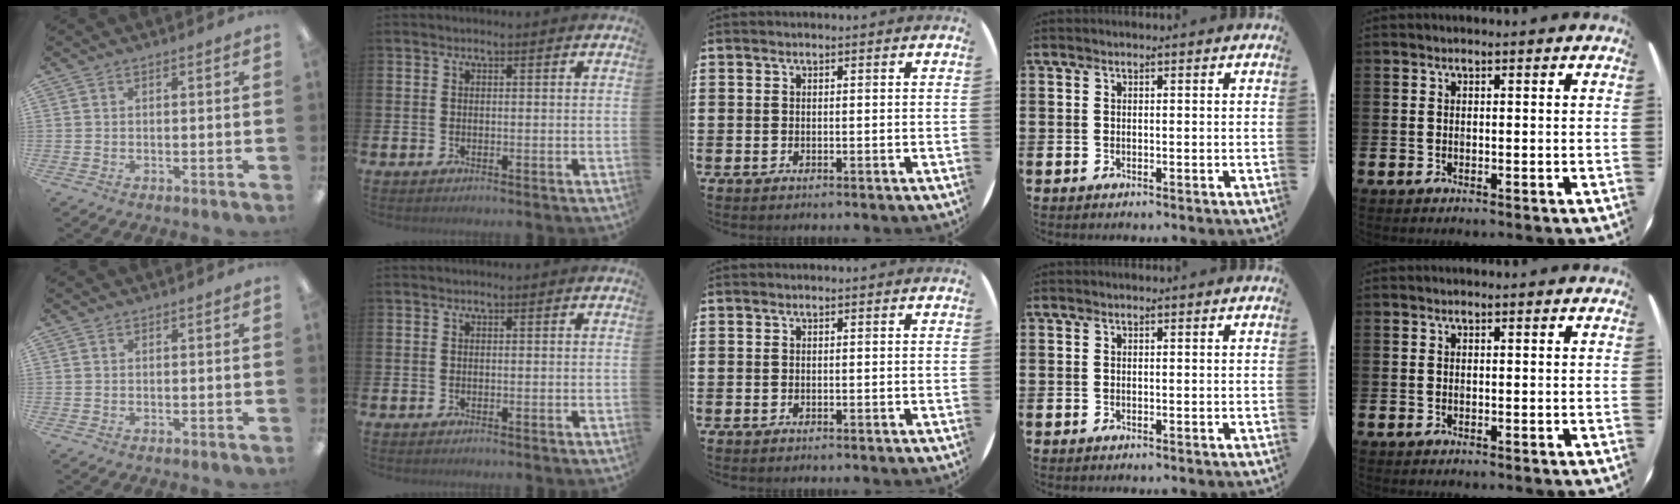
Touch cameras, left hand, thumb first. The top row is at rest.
{}